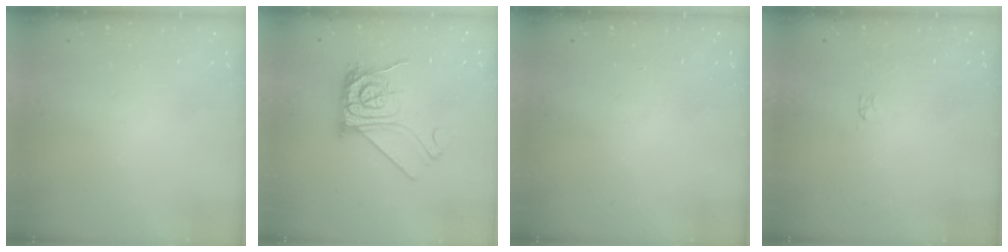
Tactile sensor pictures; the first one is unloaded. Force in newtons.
{"total": 11.8, "press": 11.8, "slide": 1.2}
{"total": 0.0}
{"total": 0.0}